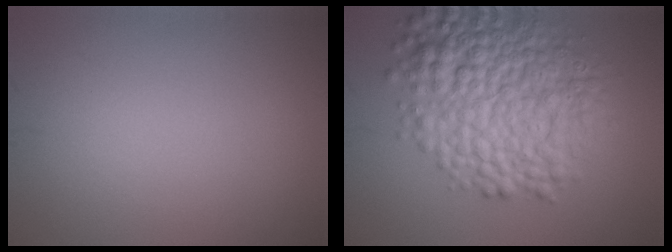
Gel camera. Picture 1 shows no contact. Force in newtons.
{"total": 9.8, "press": 9.8, "slide": 0.1}